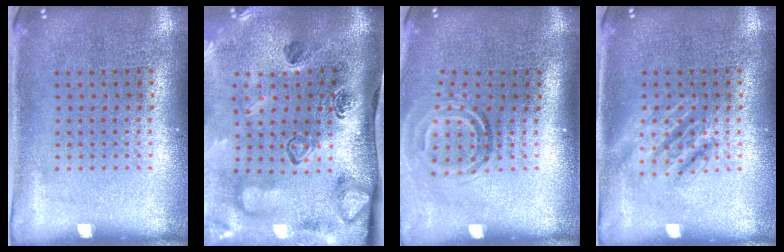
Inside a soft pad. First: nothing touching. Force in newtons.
{"total": 4.5, "press": 3.1, "slide": 3.3}
{"total": 1.8, "press": 1.2, "slide": 1.4}
{"total": 2.3, "press": 2.2, "slide": 0.3}